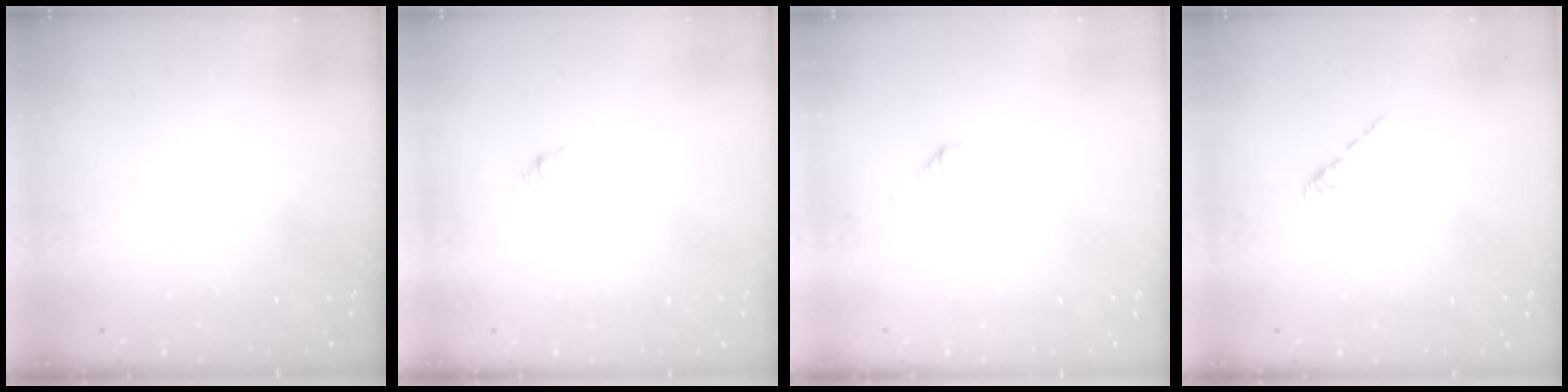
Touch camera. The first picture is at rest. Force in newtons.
{"total": 1.5, "press": 1.4, "slide": 0.6}
{"total": 1.5, "press": 1.4, "slide": 0.5}
{"total": 1.6, "press": 1.5, "slide": 0.6}